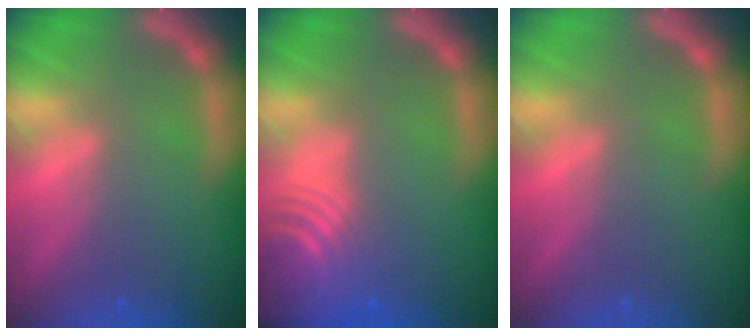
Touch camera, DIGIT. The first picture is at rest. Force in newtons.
{"total": 9.1}
{"total": 0.0}